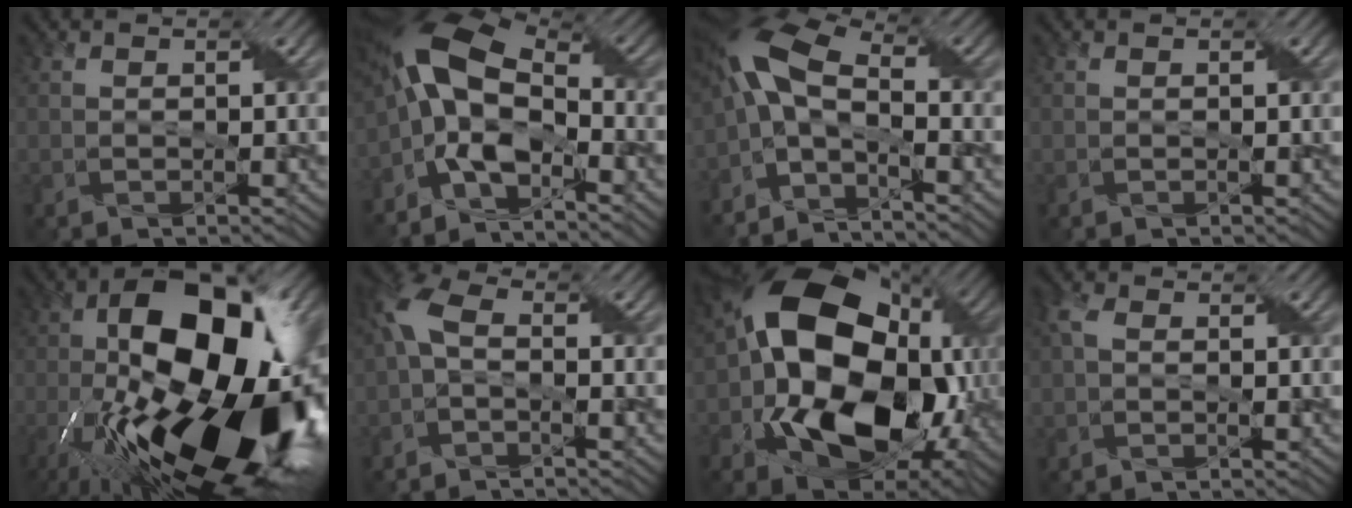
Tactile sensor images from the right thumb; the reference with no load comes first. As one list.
[{"total": 12.5, "force": [-3.9, 6.0, 10.3], "torque": [-0.232, 0.006, -0.088]}, {"total": 9.2, "force": [-3.3, 3.7, 7.7], "torque": [-0.181, 0.022, -0.086]}, {"total": 0.5, "force": [0.0, -0.4, -0.3], "torque": [0.002, 0.002, -0.001]}, {"total": 23.1, "force": [-5.6, 11.8, 19.0], "torque": [-0.353, -0.034, -0.082]}, {"total": 4.1, "force": [-1.4, 1.9, 3.4], "torque": [-0.102, 0.014, -0.047]}, {"total": 19.3, "force": [-1.5, 13.2, 14.0], "torque": [-0.305, -0.028, -0.013]}, {"total": 1.6, "force": [0.2, 0.9, 1.3], "torque": [-0.041, 0.011, -0.006]}]